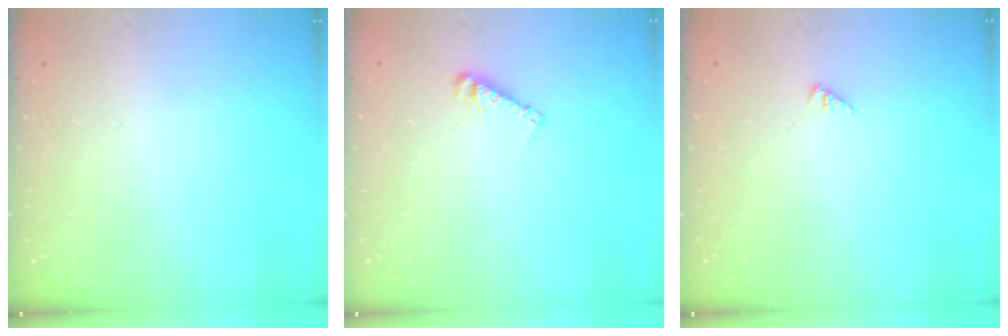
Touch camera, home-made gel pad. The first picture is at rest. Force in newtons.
{"total": 4.9, "press": 4.9, "slide": 0.3}
{"total": 0.0}